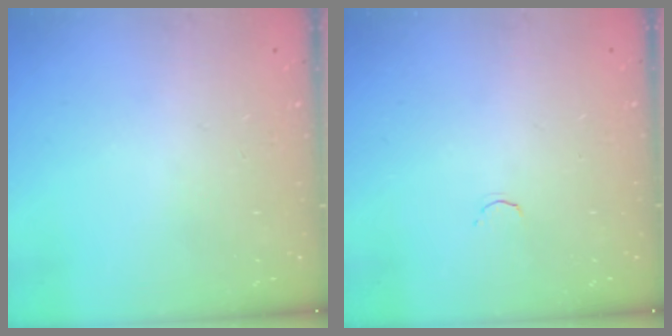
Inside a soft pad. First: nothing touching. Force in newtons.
{"total": 1.7, "press": 1.6, "slide": 0.5}